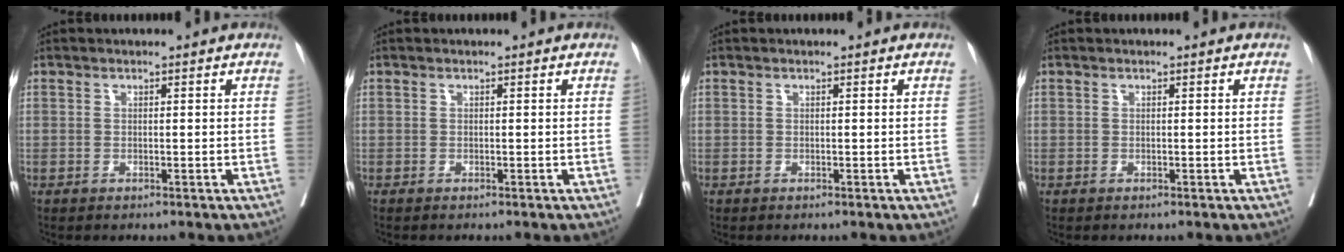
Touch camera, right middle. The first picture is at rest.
{"total": 0.8, "force": [-0.7, -0.1, 0.5], "torque": [-0.005, 0.003, -0.010]}
{"total": 0.0}
{"total": 0.0}